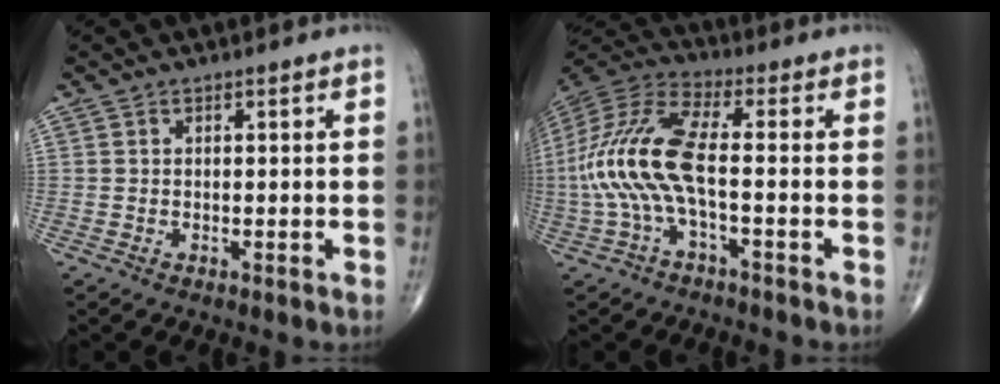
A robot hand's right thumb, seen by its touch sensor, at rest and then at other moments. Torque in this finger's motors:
{"motor_torque": [0.34, 0.19, 2.01, -0.34, 0.26]}